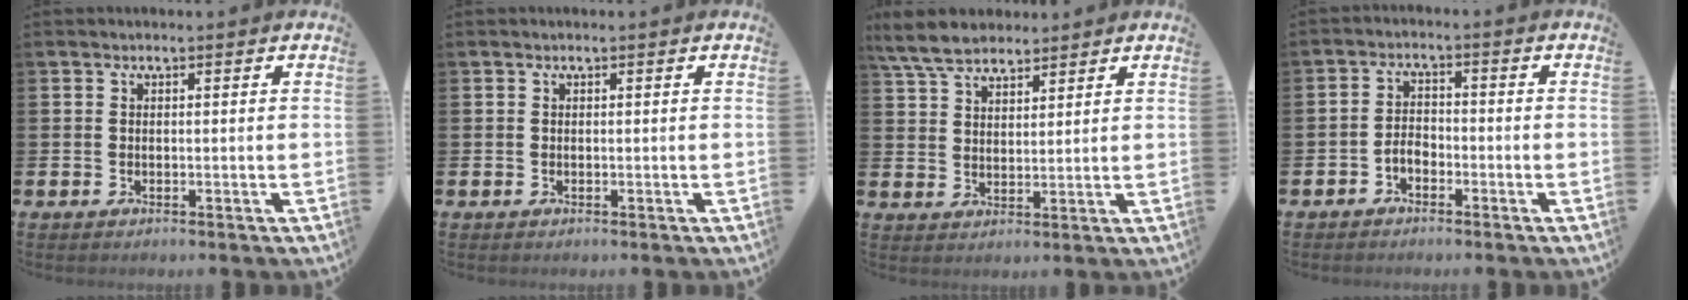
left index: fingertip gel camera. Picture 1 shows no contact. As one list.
[{"total": 0.0}, {"total": 5.9, "force": [5.3, 1.9, 1.6], "torque": [-0.055, -0.009, 0.101]}, {"total": 2.4, "force": [-1.9, 1.2, 0.8], "torque": [-0.017, 0.007, -0.039]}]